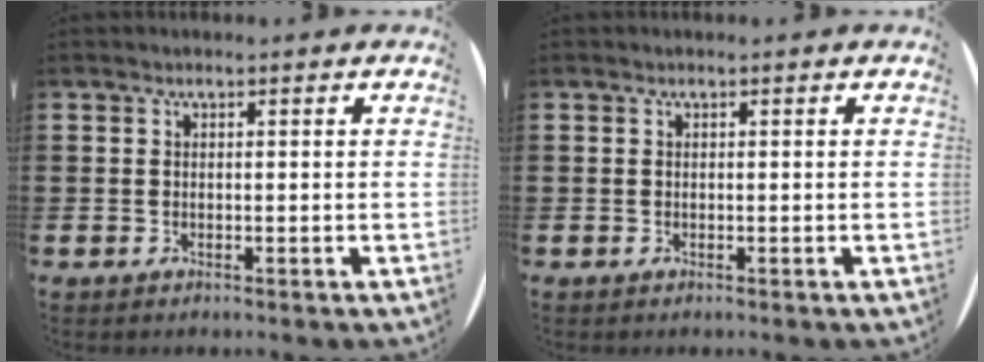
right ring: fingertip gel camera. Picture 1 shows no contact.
{"total": 0.0}